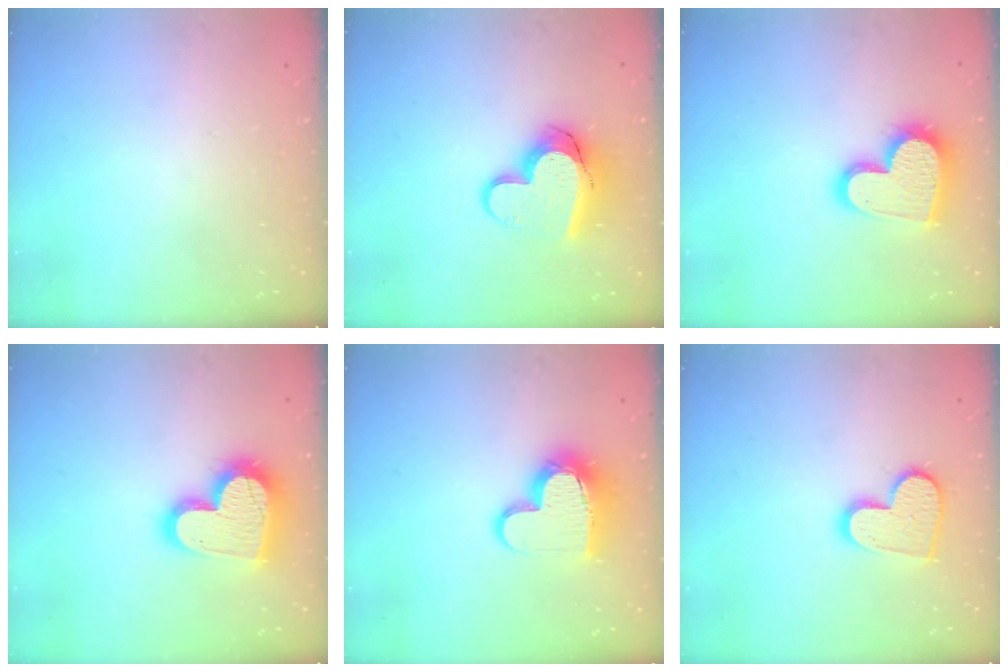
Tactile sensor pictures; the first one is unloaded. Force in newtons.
{"total": 13.4, "press": 13.4, "slide": 1.1}
{"total": 18.9, "press": 18.9, "slide": 1.5}
{"total": 20.1, "press": 20.1, "slide": 1.7}
{"total": 12.7, "press": 12.7, "slide": 1.4}
{"total": 12.7, "press": 12.6, "slide": 1.0}